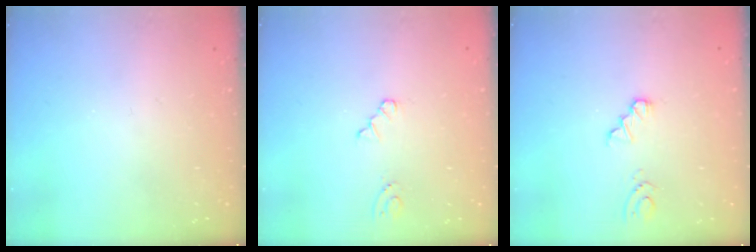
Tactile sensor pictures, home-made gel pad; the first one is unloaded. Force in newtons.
{"total": 2.8, "press": 2.7, "slide": 0.4}
{"total": 1.8, "press": 1.8, "slide": 0.2}